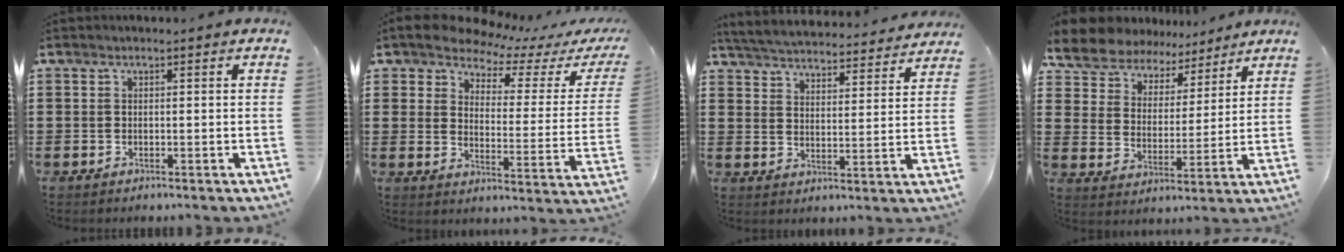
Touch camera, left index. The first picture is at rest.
{"total": 5.8, "force": [5.4, 1.8, 0.9], "torque": [-0.048, -0.039, 0.092]}
{"total": 4.7, "force": [4.7, -0.2, 0.4], "torque": [-0.033, -0.038, 0.078]}
{"total": 7.8, "force": [7.4, 2.4, 0.5], "torque": [-0.055, -0.043, 0.135]}